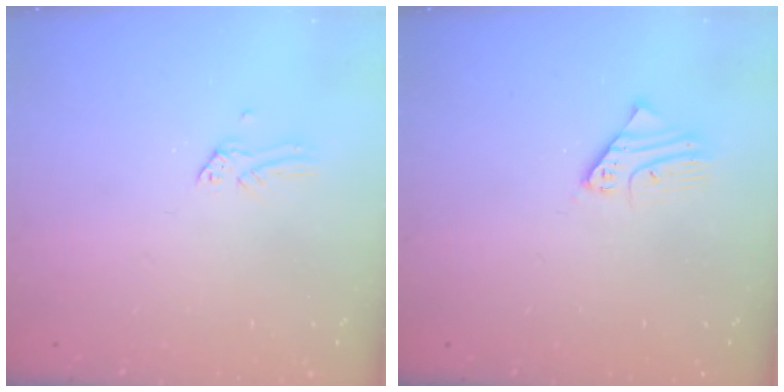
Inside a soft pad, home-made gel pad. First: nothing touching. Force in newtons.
{"total": 2.5, "press": 2.5, "slide": 0.2}